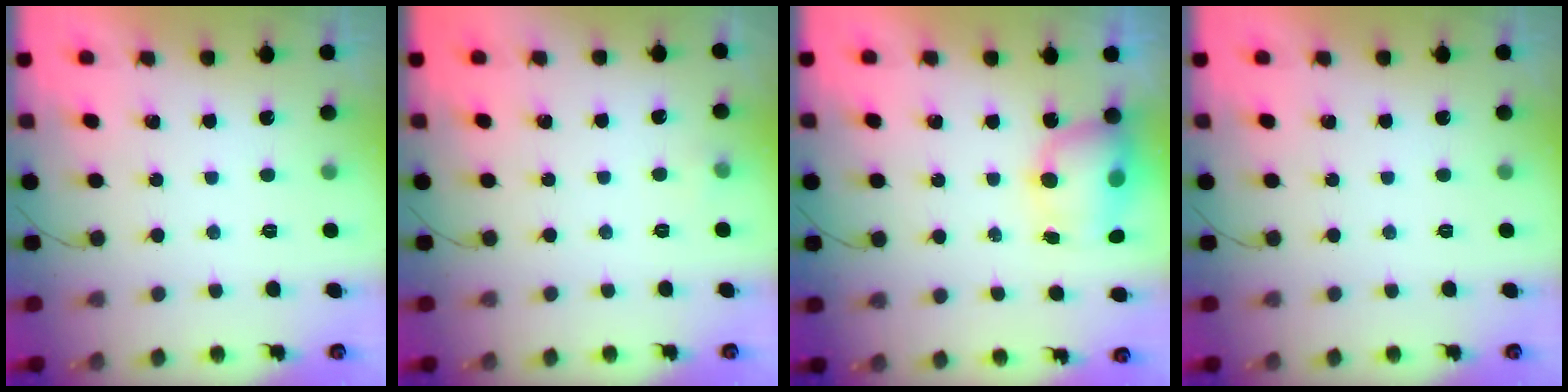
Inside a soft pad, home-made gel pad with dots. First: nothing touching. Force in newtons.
{"total": 3.1, "press": 2.8, "slide": 1.4}
{"total": 7.9, "press": 7.9, "slide": 0.9}
{"total": 0.0}